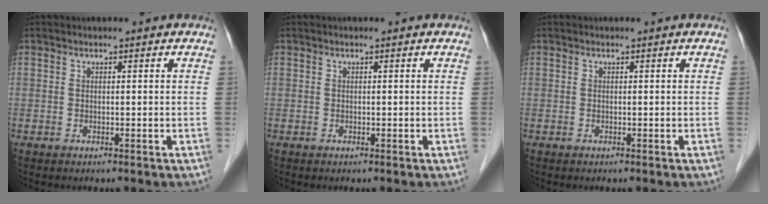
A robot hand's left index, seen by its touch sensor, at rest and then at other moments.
{"total": 0.0}
{"total": 0.0}